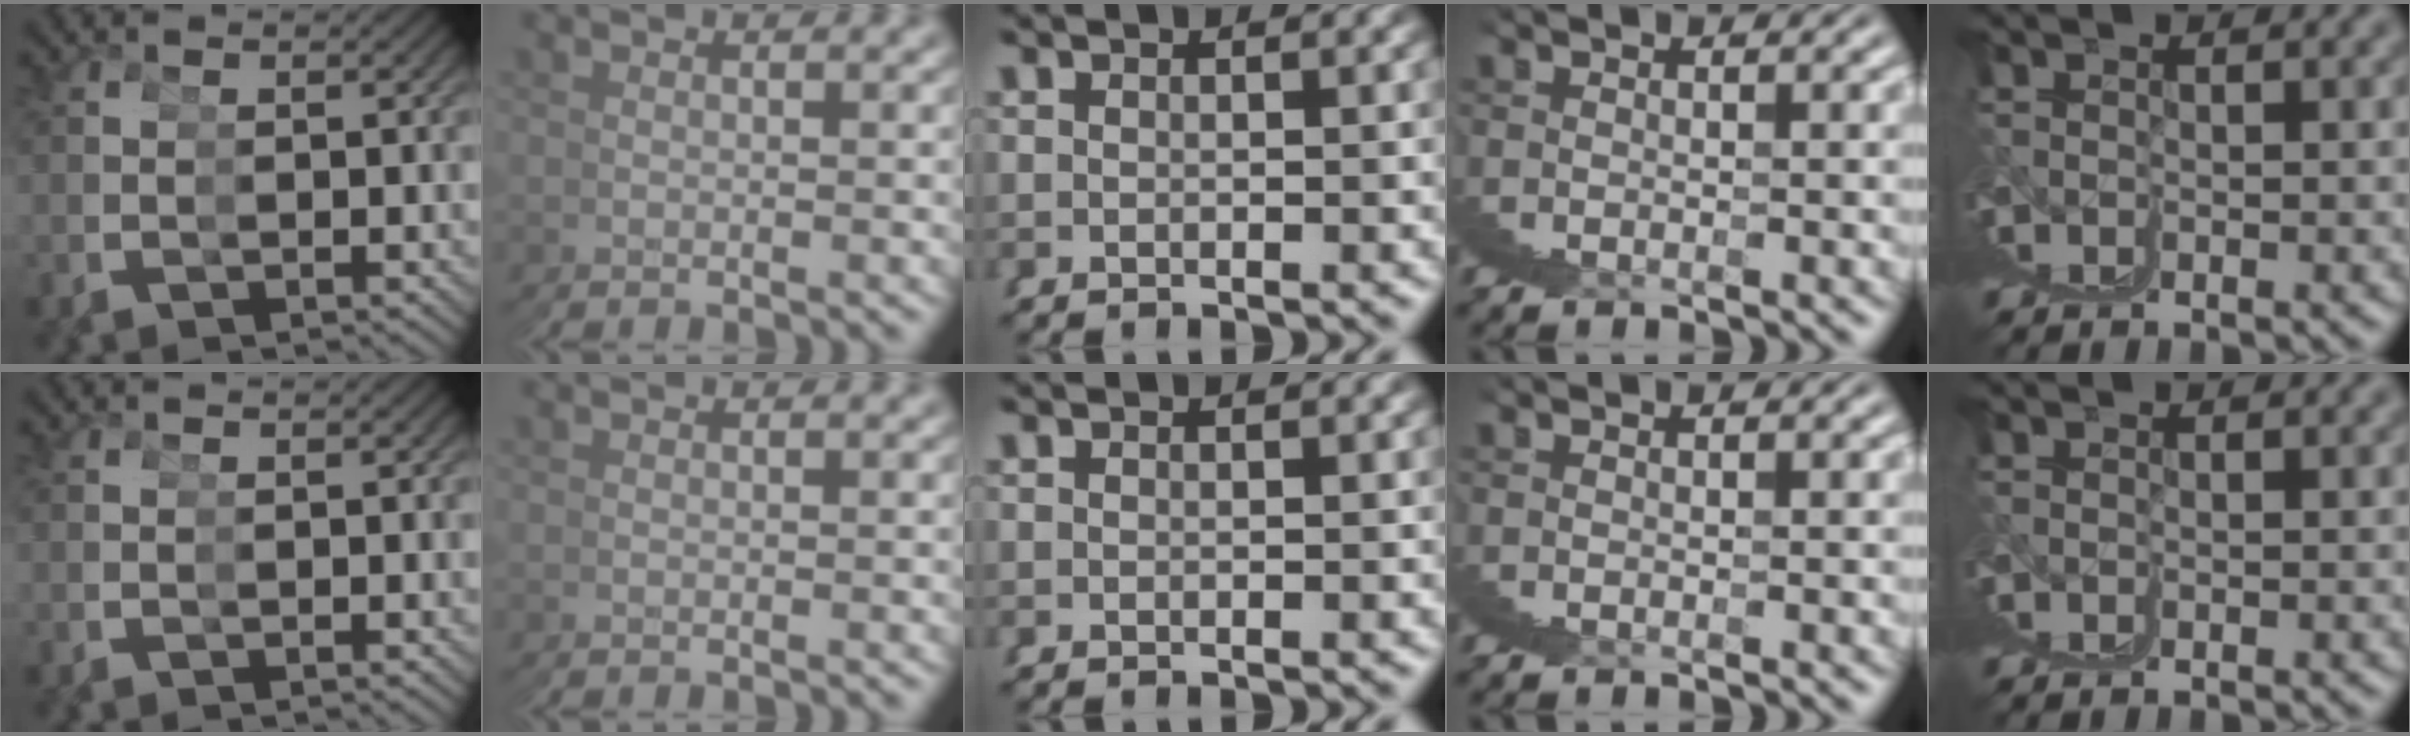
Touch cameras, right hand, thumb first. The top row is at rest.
{}